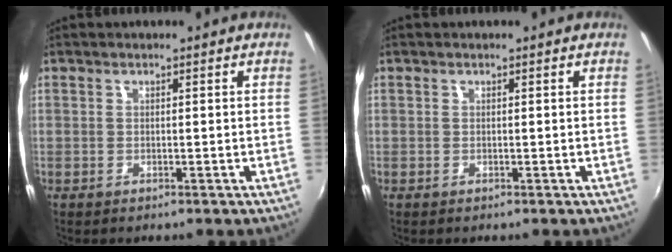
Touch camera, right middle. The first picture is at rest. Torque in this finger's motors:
{"motor_torque": [-0.04, -0.01, 0.00, 0.00]}